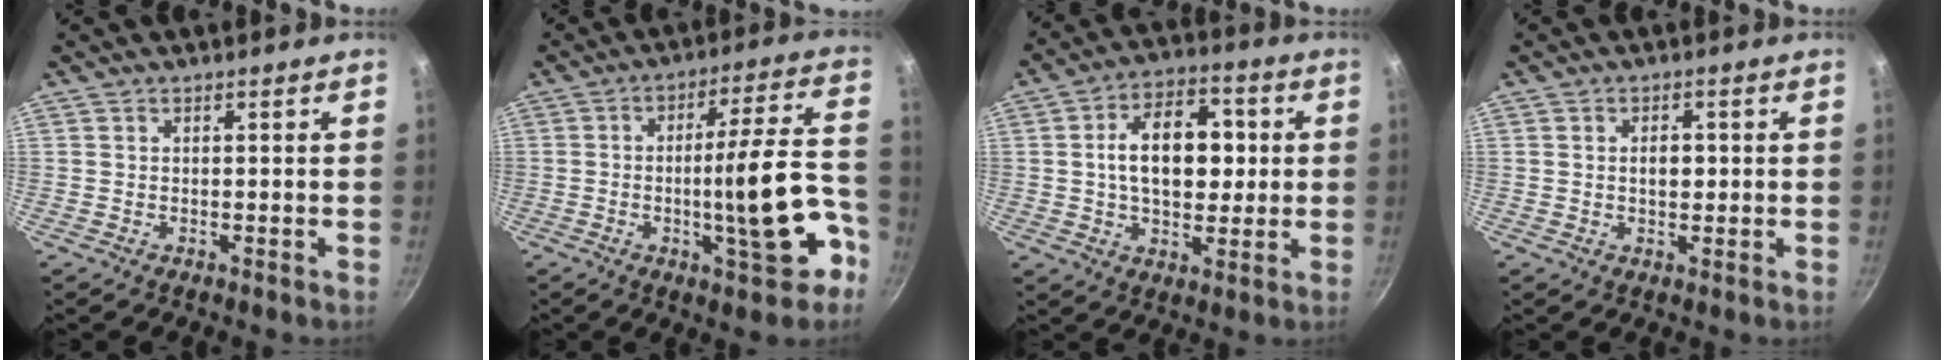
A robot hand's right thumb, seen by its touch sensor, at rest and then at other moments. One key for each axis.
{"total": 16.8, "fx": -5.8, "fy": 4.2, "fz": 15.2, "tx": -0.194, "ty": 0.044, "tz": -0.082}
{"total": 14.4, "fx": 1.4, "fy": 9.1, "fz": 11.0, "tx": -0.137, "ty": 0.014, "tz": 0.013}
{"total": 2.9, "fx": 0.1, "fy": 1.9, "fz": 2.2, "tx": -0.020, "ty": 0.004, "tz": 0.001}